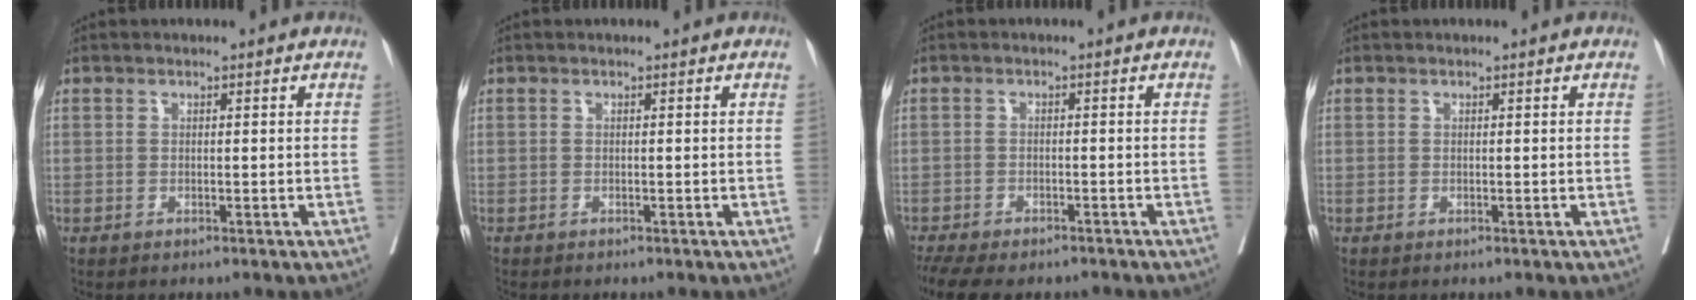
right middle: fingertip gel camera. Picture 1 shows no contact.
{"total": 0.0}
{"total": 11.4, "force": [-9.4, 4.0, 5.2], "torque": [-0.104, -0.007, -0.130]}
{"total": 0.0}